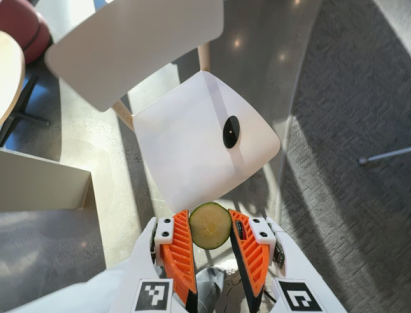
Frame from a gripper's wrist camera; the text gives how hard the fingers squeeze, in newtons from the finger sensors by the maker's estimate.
{"total": 8.3, "left": 8.1, "right": 8.5}